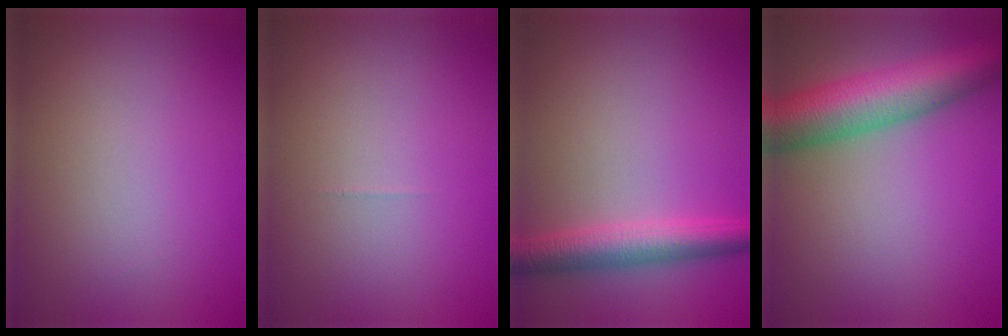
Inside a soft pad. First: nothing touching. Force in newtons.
{"total": 0.0}
{"total": 4.1, "press": 4.1, "slide": 0.0}
{"total": 9.1, "press": 9.1, "slide": 0.2}